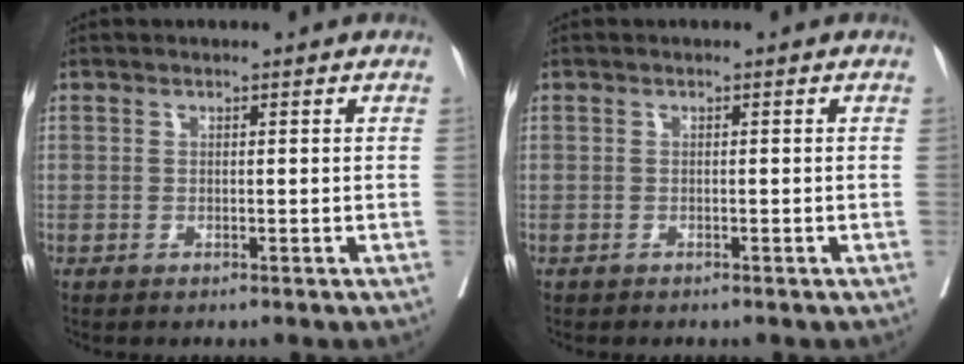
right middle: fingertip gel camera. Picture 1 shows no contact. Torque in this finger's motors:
{"motor_torque": [-0.07, 0.05, -0.02, 0.01]}